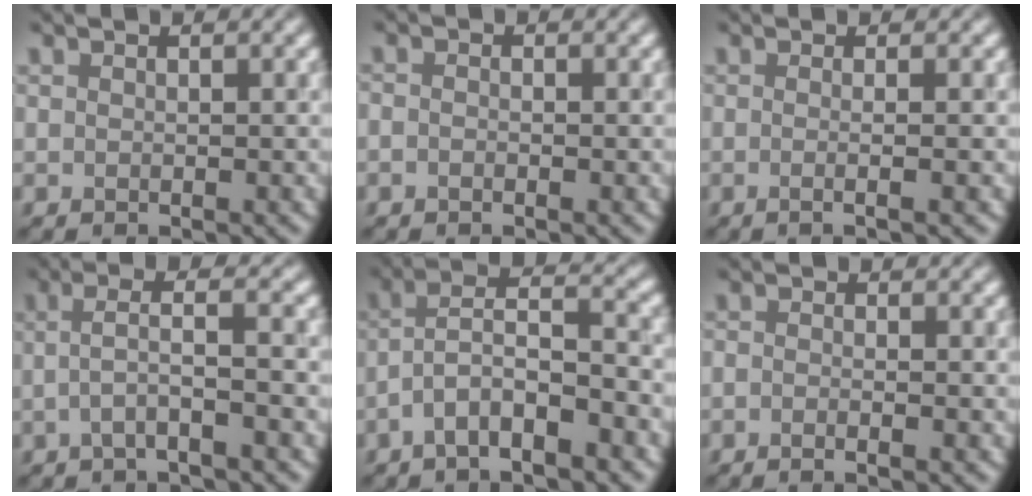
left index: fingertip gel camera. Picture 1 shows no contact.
{"total": 0.6, "force": [-0.6, -0.2, -0.2], "torque": [-0.004, 0.008, 0.000]}
{"total": 3.3, "force": [0.3, 1.5, 3.0], "torque": [-0.014, 0.014, -0.024]}
{"total": 2.4, "force": [-0.6, 0.1, 2.4], "torque": [-0.048, 0.018, -0.007]}
{"total": 5.6, "force": [-3.1, 1.3, 4.4], "torque": [-0.086, 0.026, -0.050]}
{"total": 1.6, "force": [-1.1, 0.3, 1.1], "torque": [-0.005, 0.005, -0.016]}